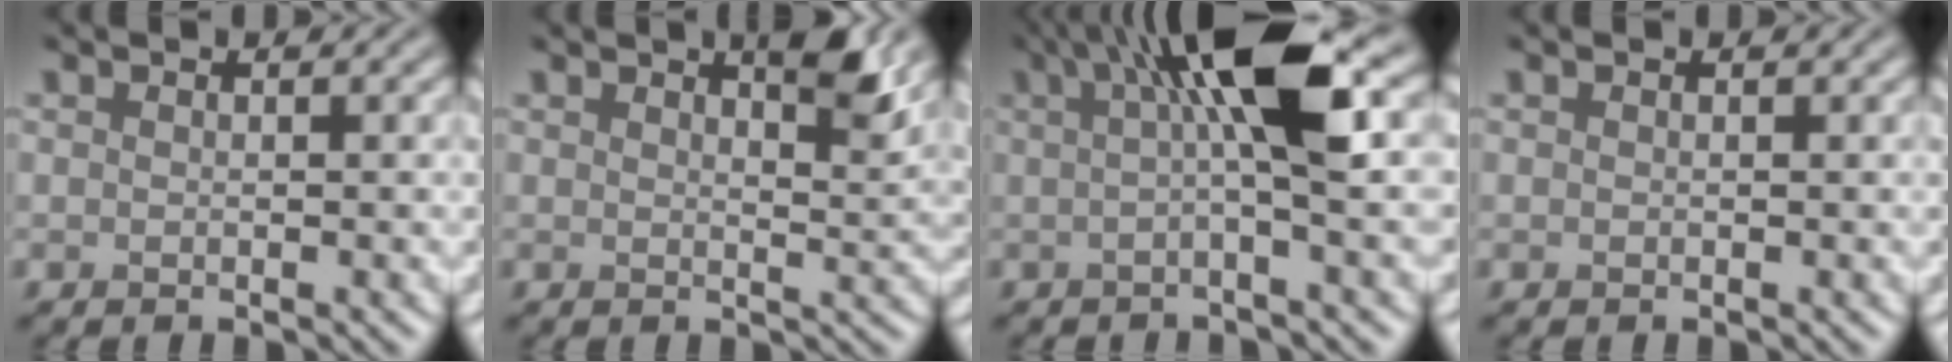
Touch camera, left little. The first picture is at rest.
{"total": 2.9, "force": [1.9, 0.4, 2.1], "torque": [-0.019, 0.001, 0.037]}
{"total": 7.1, "force": [1.7, 0.9, 6.9], "torque": [-0.106, 0.004, 0.034]}
{"total": 0.5, "force": [-0.1, -0.2, -0.4], "torque": [0.006, -0.005, 0.004]}